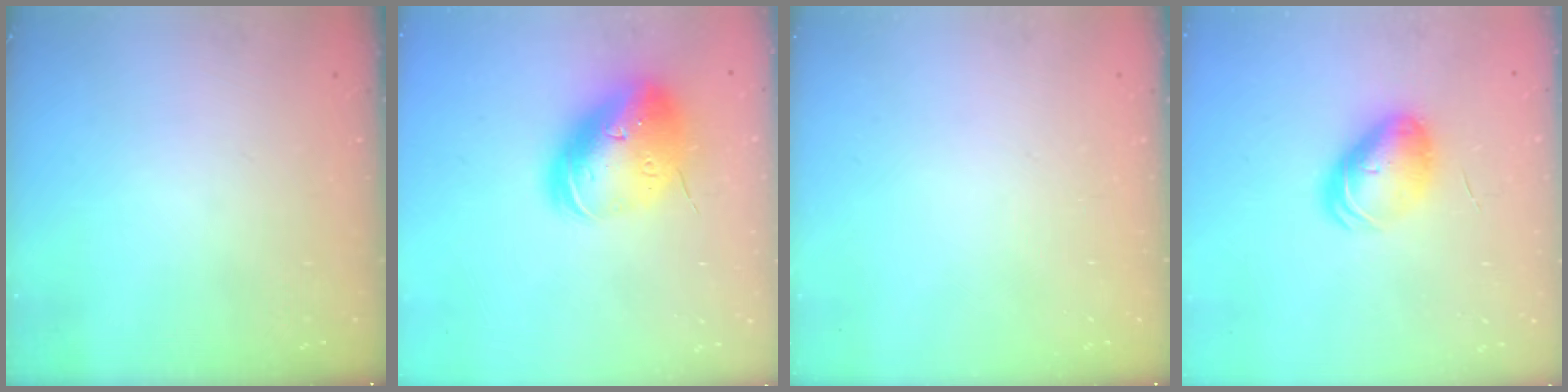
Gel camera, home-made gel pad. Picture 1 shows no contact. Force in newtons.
{"total": 21.6, "press": 21.3, "slide": 3.4}
{"total": 0.0}
{"total": 8.6, "press": 8.5, "slide": 1.0}